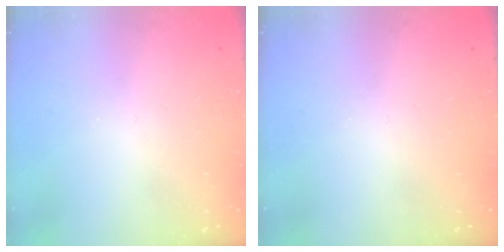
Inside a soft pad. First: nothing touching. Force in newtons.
{"total": 0.0}